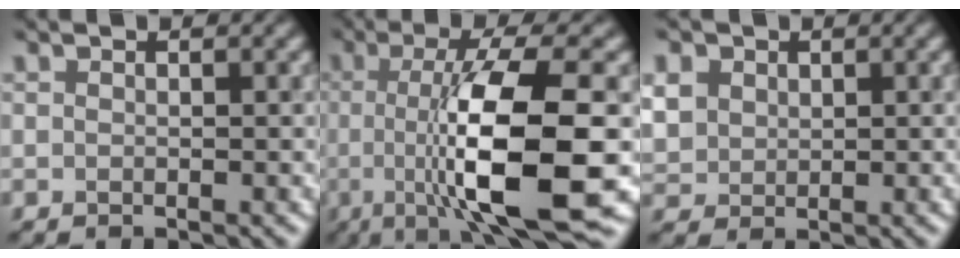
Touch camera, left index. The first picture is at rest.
{"total": 11.4, "force": [-2.3, 2.5, 10.9], "torque": [-0.154, -0.007, -0.031]}
{"total": 1.6, "force": [0.1, 1.6, -0.2], "torque": [-0.012, -0.002, 0.019]}